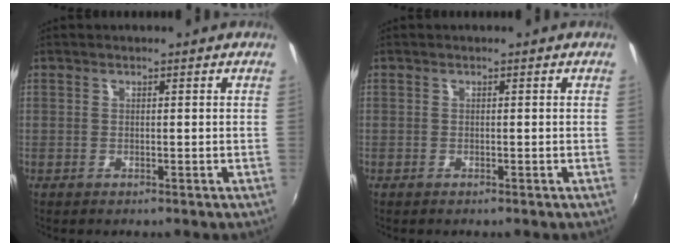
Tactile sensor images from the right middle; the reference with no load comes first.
{"total": 0.0}